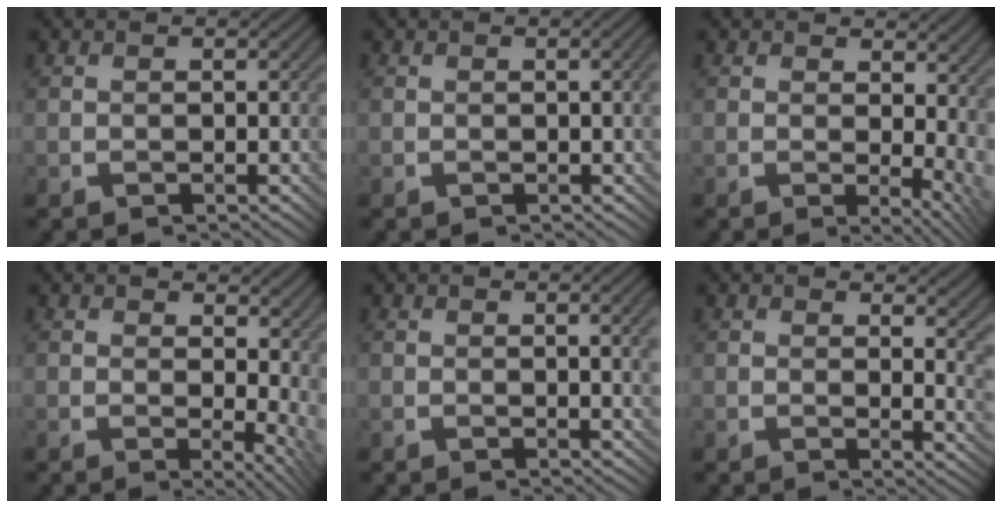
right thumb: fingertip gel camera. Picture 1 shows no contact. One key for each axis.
{"total": 1.5, "fx": 0.1, "fy": 0.1, "fz": 1.5, "tx": -0.021, "ty": 0.003, "tz": 0.001}
{"total": 6.7, "fx": 1.0, "fy": 2.3, "fz": 6.2, "tx": -0.080, "ty": -0.006, "tz": 0.017}
{"total": 7.2, "fx": 1.3, "fy": 2.9, "fz": 6.5, "tx": -0.084, "ty": -0.005, "tz": 0.023}
{"total": 3.0, "fx": 0.5, "fy": 0.5, "fz": 2.9, "tx": -0.039, "ty": 0.006, "tz": 0.007}
{"total": 4.8, "fx": 1.9, "fy": 1.5, "fz": 4.2, "tx": -0.058, "ty": -0.004, "tz": 0.032}